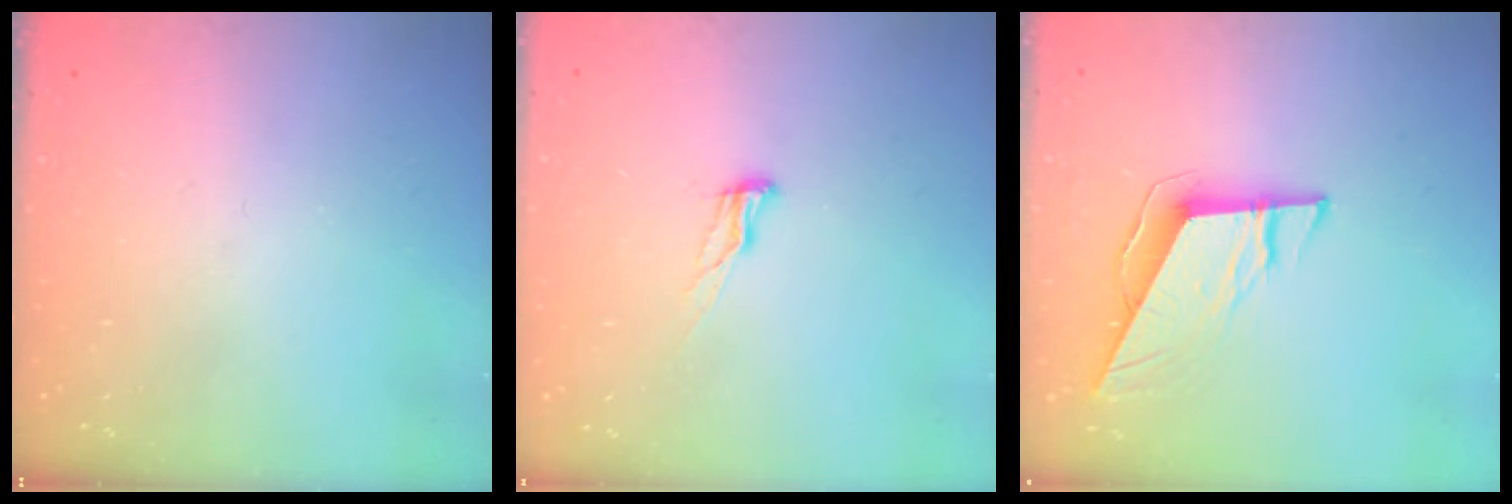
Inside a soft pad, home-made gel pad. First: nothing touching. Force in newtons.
{"total": 6.9, "press": 6.9, "slide": 0.9}
{"total": 9.0, "press": 9.0, "slide": 1.0}